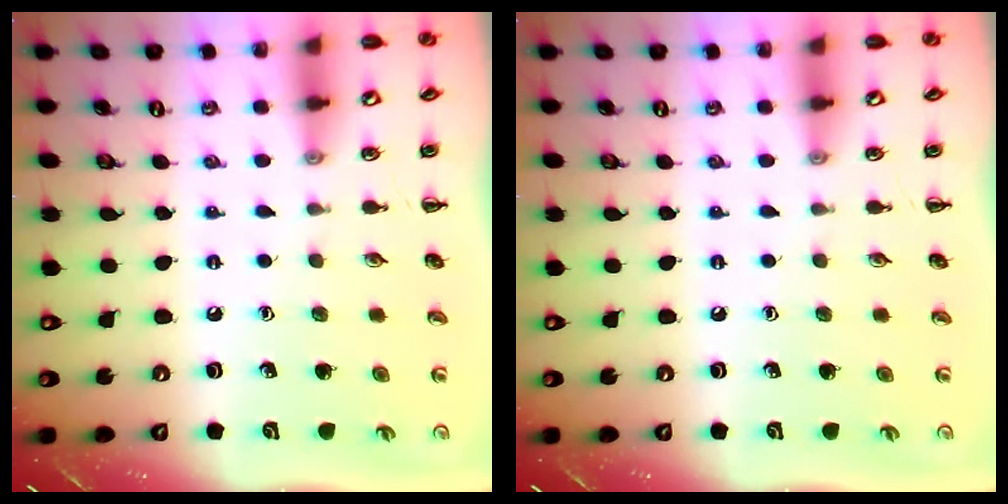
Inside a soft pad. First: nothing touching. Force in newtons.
{"total": 0.0}